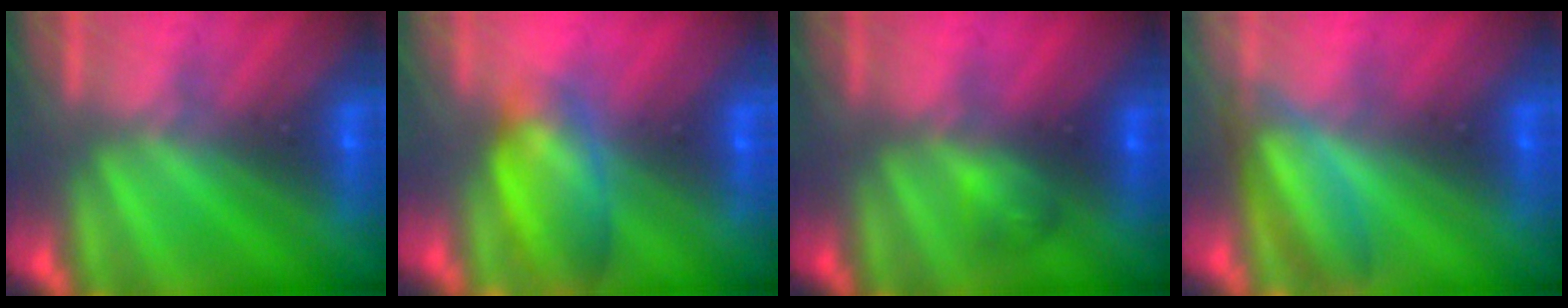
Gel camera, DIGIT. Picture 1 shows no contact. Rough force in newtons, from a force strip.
{"total": 7.3}
{"total": 2.0}
{"total": 4.7}